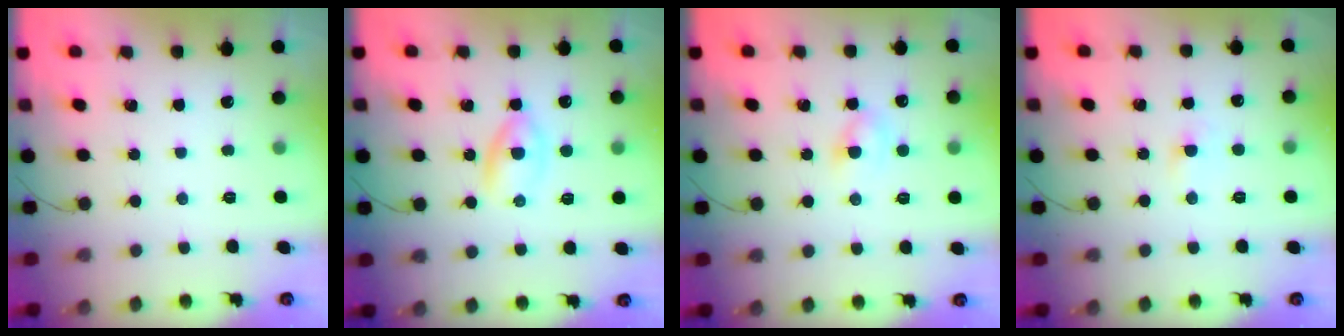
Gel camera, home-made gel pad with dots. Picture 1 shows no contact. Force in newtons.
{"total": 2.7, "press": 2.5, "slide": 1.1}
{"total": 2.9, "press": 2.7, "slide": 1.1}
{"total": 1.8, "press": 1.6, "slide": 0.8}